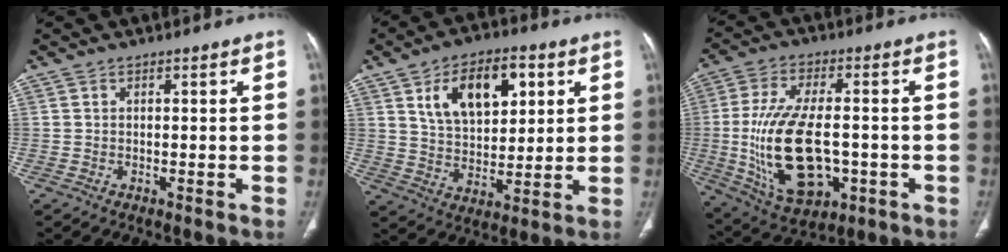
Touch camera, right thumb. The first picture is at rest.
{"total": 14.6, "force": [5.6, 8.4, 10.5], "torque": [-0.136, -0.013, 0.102]}
{"total": 19.3, "force": [-2.7, 10.0, 16.2], "torque": [-0.309, 0.001, -0.028]}